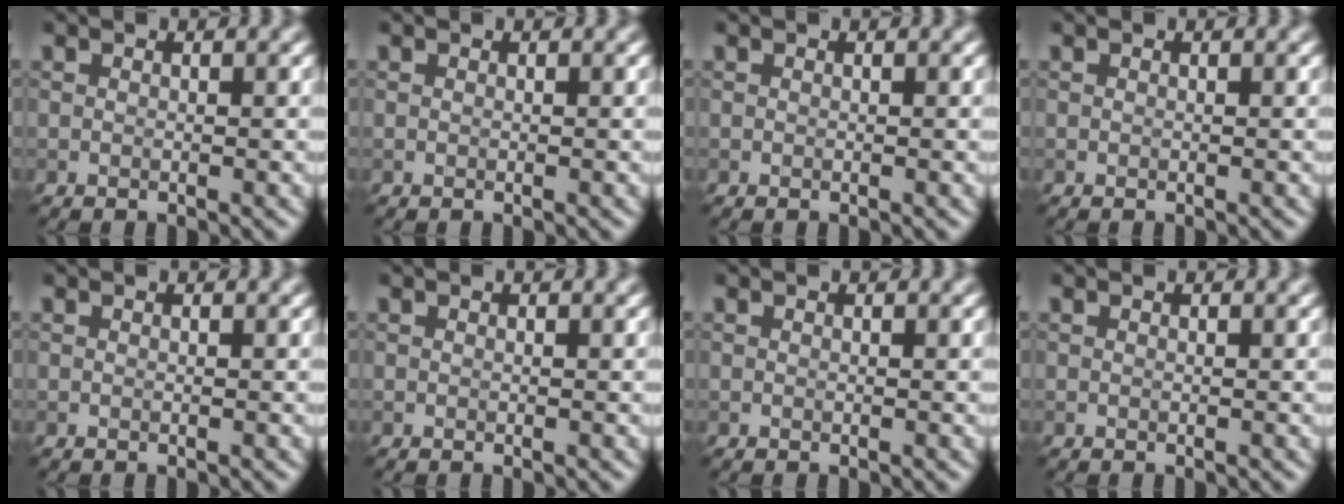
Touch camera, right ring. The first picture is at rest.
{"total": 0.0}
{"total": 0.0}
{"total": 0.0}
{"total": 0.0}
{"total": 0.0}
{"total": 0.0}
{"total": 0.0}